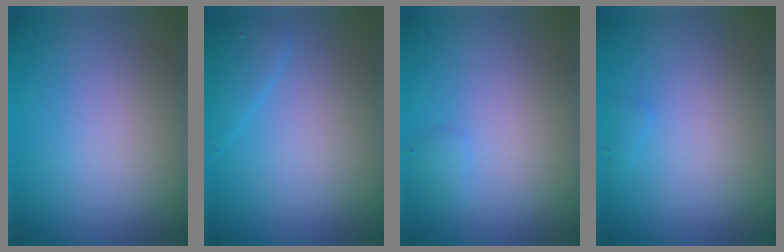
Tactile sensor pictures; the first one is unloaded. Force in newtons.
{"total": 1.4, "press": 1.4, "slide": 0.1}
{"total": 0.7, "press": 0.7, "slide": 0.1}
{"total": 0.6, "press": 0.5, "slide": 0.0}